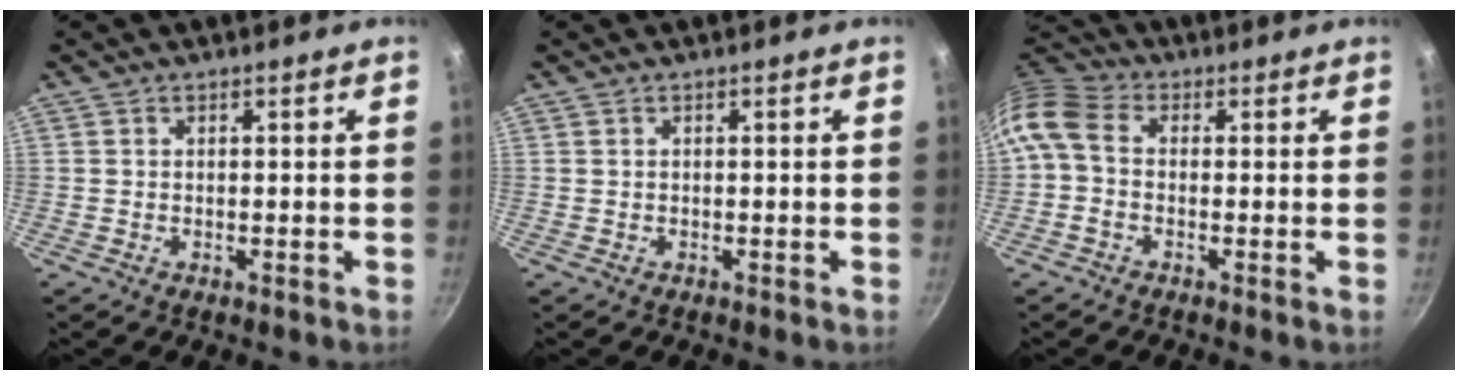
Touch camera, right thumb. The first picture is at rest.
{"total": 0.0}
{"total": 8.1, "force": [-0.4, 5.8, 5.6], "torque": [-0.122, 0.029, -0.025]}